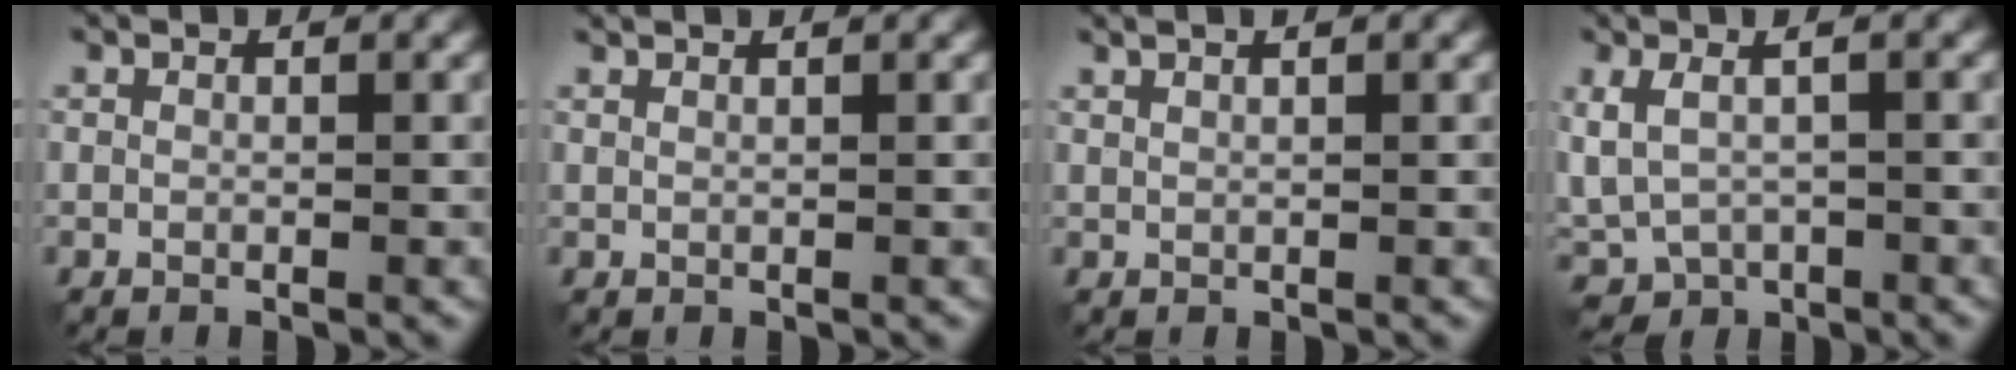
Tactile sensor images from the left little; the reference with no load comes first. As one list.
[{"total": 1.1, "force": [0.9, 0.3, 0.6], "torque": [-0.005, 0.001, 0.005]}, {"total": 2.5, "force": [1.5, 1.0, 1.8], "torque": [-0.016, 0.017, -0.001]}, {"total": 4.6, "force": [0.7, 2.0, 4.1], "torque": [-0.096, 0.001, 0.018]}]